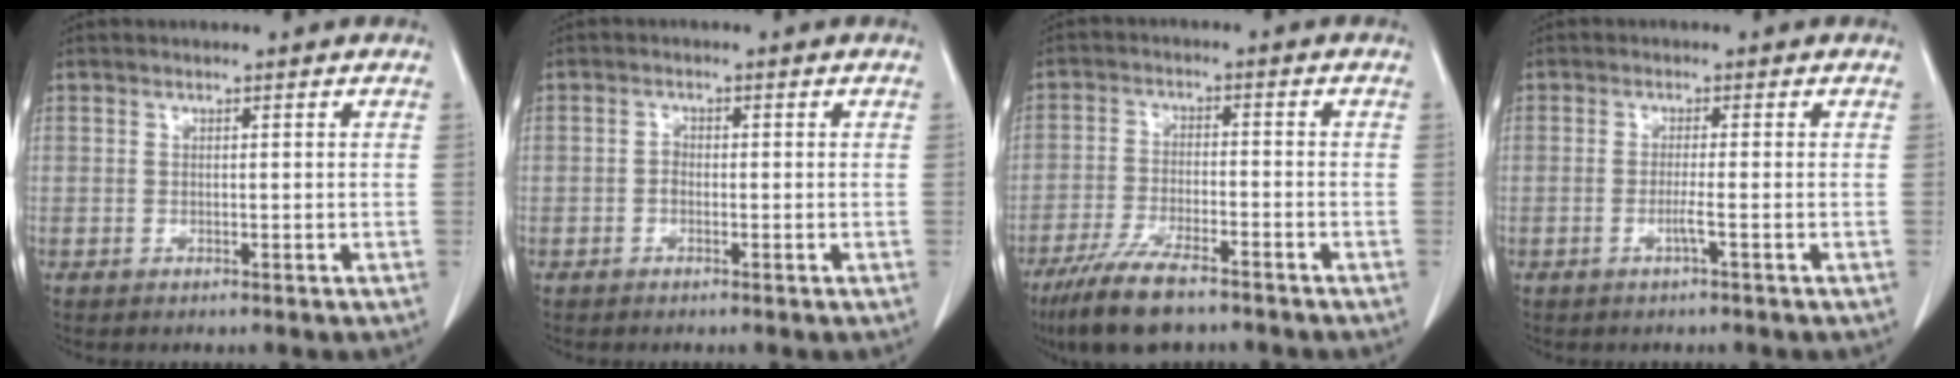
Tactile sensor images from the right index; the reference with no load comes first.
{"total": 1.1, "force": [-0.4, 0.8, 0.7], "torque": [-0.010, 0.005, -0.010]}
{"total": 9.9, "force": [-7.6, 2.0, 6.1], "torque": [-0.113, -0.022, -0.131]}
{"total": 1.7, "force": [-0.7, -0.5, 1.4], "torque": [-0.027, -0.001, -0.017]}